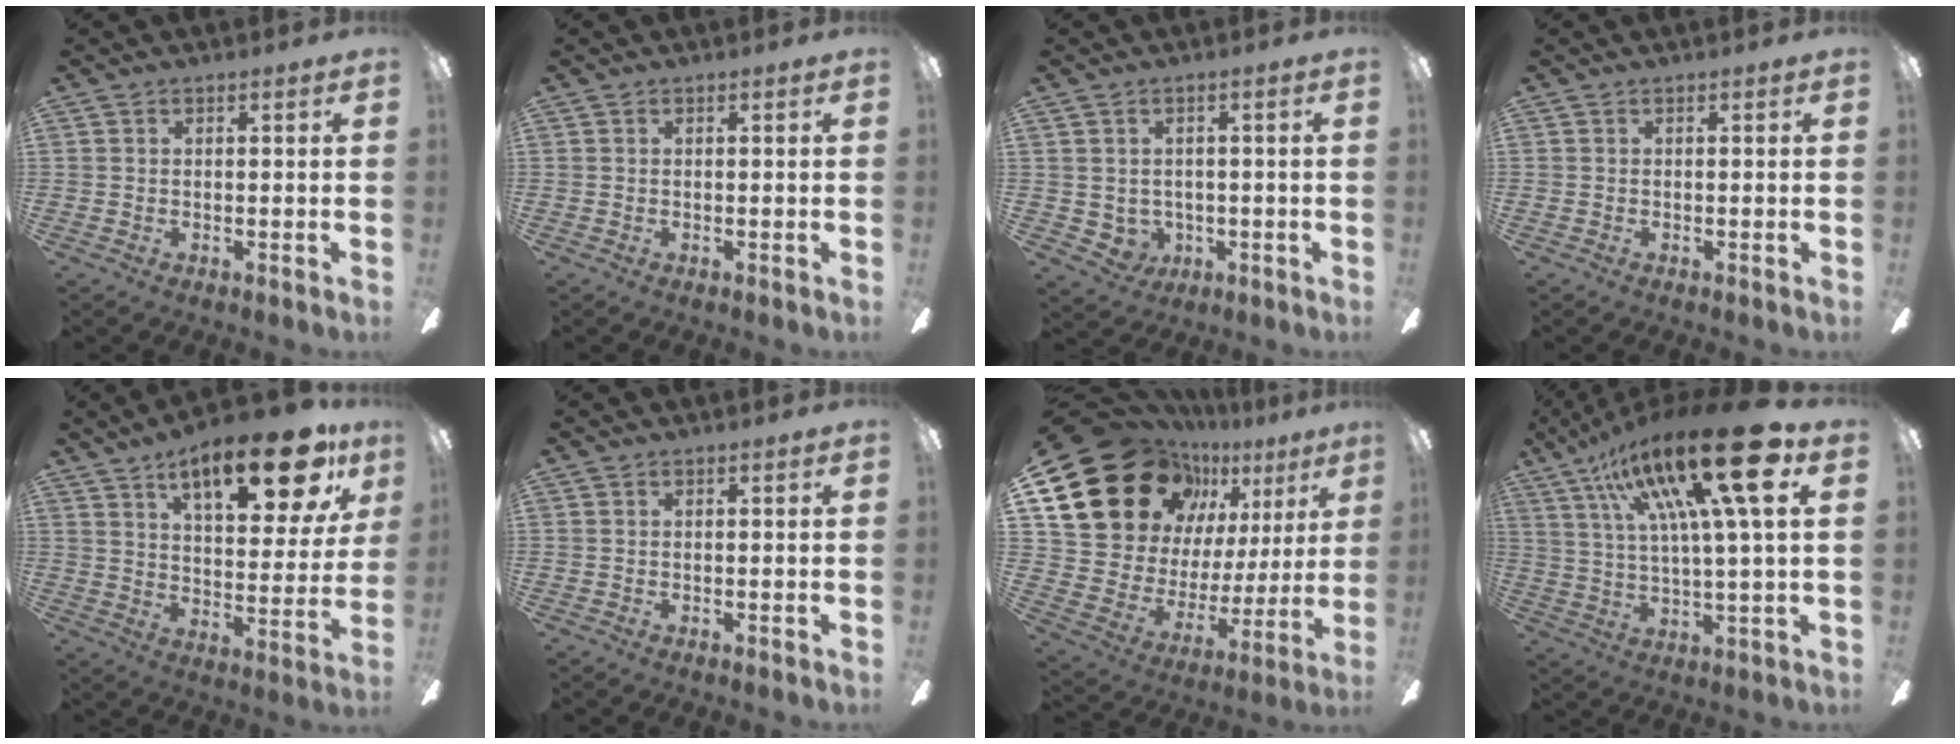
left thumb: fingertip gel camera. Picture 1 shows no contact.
{"total": 0.0}
{"total": 3.2, "force": [0.8, 3.0, 0.8], "torque": [-0.033, -0.004, 0.014]}
{"total": 0.0}
{"total": 20.7, "force": [12.9, 7.4, 14.4], "torque": [-0.203, -0.068, 0.203]}
{"total": 0.0}
{"total": 24.2, "force": [14.4, 15.9, 11.2], "torque": [-0.183, -0.094, 0.284]}
{"total": 25.0, "force": [11.7, 5.0, 21.5], "torque": [-0.379, -0.055, 0.173]}